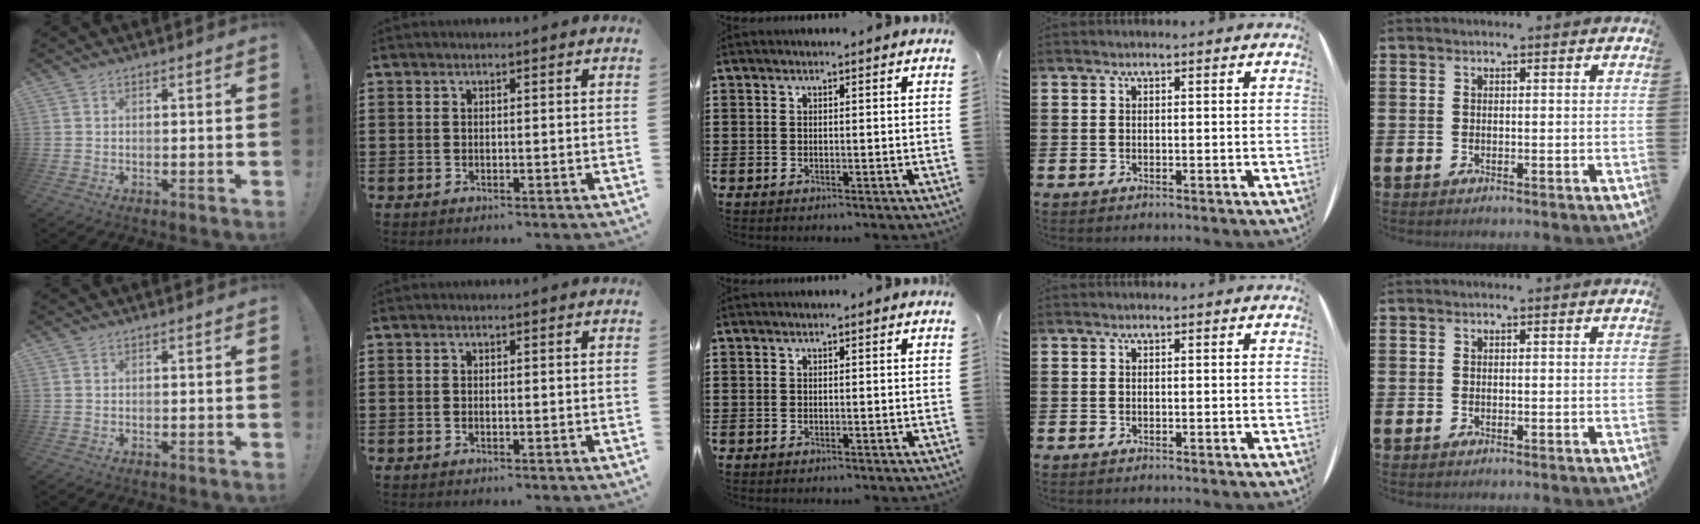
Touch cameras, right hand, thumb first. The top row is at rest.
{}